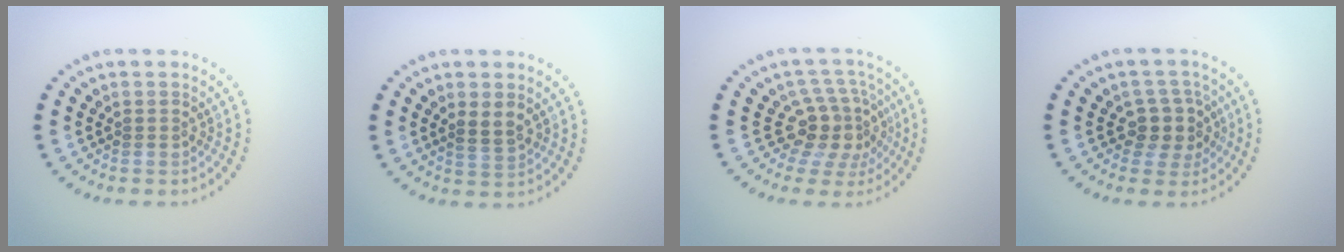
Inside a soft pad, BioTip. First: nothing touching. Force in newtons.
{"total": 1.8, "press": 1.7, "slide": 0.7}
{"total": 4.1, "press": 3.2, "slide": 2.6}
{"total": 2.9, "press": 2.4, "slide": 1.6}